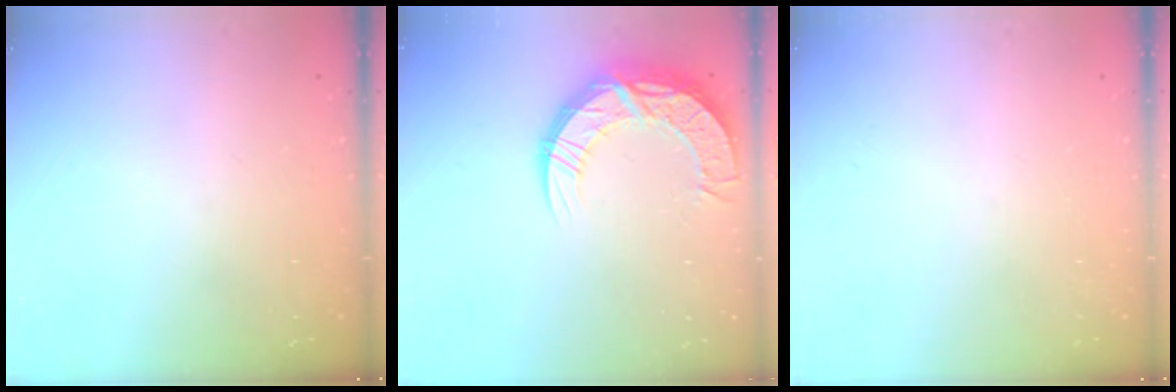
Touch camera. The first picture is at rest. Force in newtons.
{"total": 15.3, "press": 15.3, "slide": 1.0}
{"total": 0.0}